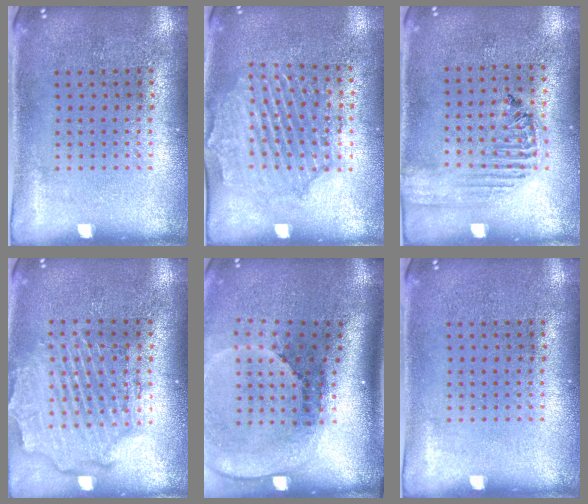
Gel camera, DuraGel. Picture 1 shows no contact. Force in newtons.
{"total": 1.8, "press": 1.8, "slide": 0.3}
{"total": 1.6, "press": 1.6, "slide": 0.4}
{"total": 2.5, "press": 2.2, "slide": 1.1}
{"total": 2.5, "press": 1.7, "slide": 1.8}
{"total": 0.0}